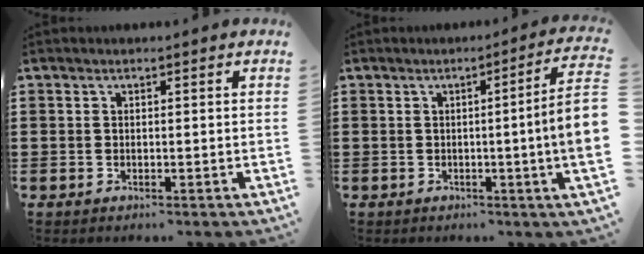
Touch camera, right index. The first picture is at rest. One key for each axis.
{"total": 6.7, "fx": -0.2, "fy": -0.8, "fz": 6.6, "tx": -0.099, "ty": -0.019, "tz": -0.007}